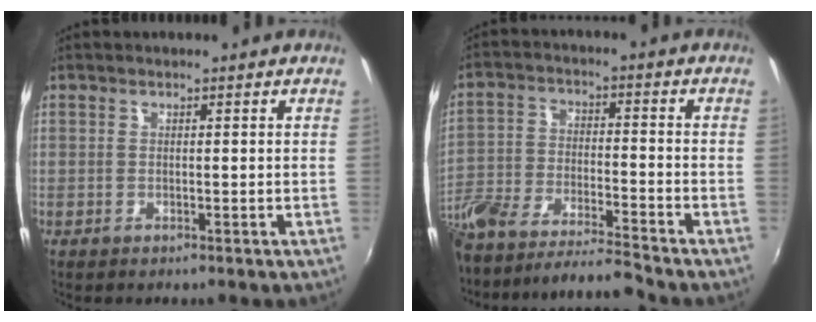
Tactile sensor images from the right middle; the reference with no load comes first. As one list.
[{"total": 14.3, "force": [-12.2, 1.7, 7.3], "torque": [-0.161, -0.030, -0.223]}]